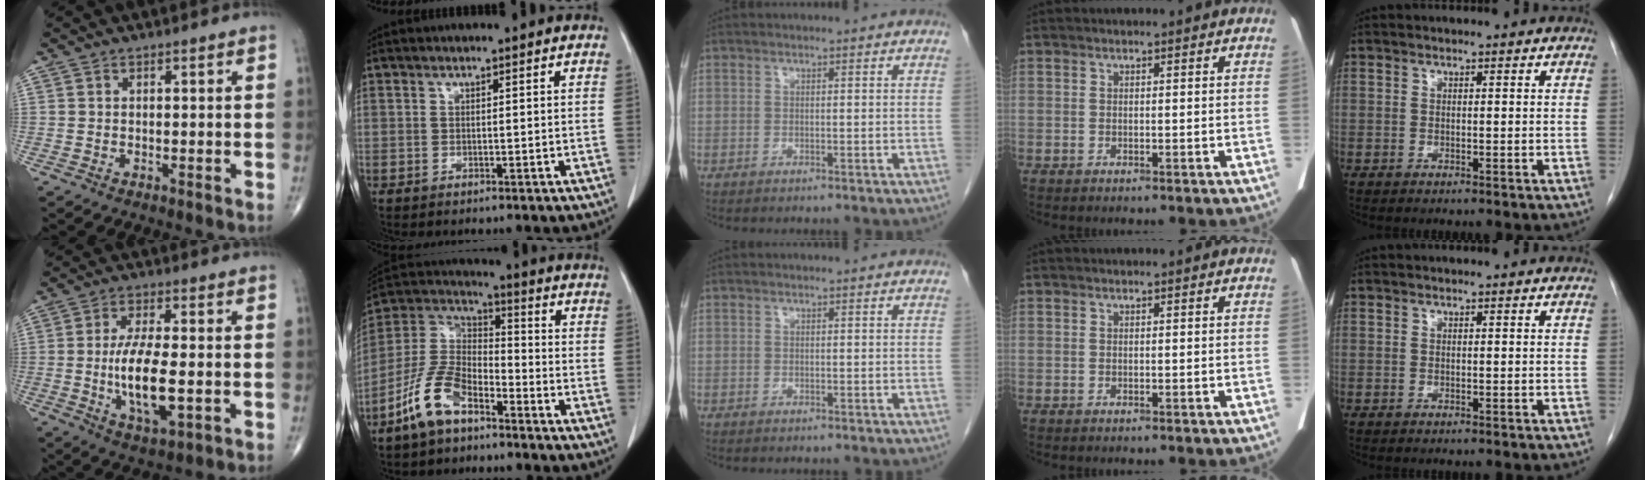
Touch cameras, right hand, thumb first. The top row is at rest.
{"thumb": {"total": 11.7, "force": [-1.7, 4.4, 10.8], "torque": [-0.201, -0.006, -0.026]}, "index": {"total": 11.2, "force": [-7.1, 5.0, 7.1], "torque": [-0.165, 0.007, -0.145]}}